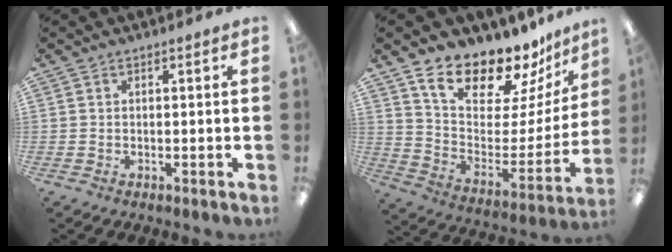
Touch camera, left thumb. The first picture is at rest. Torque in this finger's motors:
{"motor_torque": [0.18, 0.63, 1.44, -1.34, 0.08]}